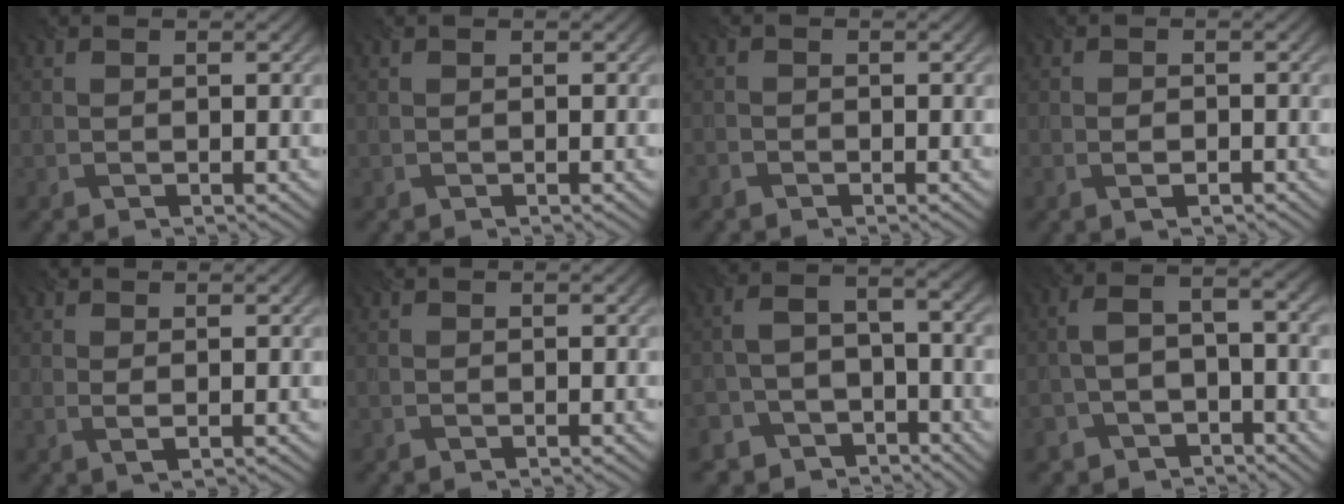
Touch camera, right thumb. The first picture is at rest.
{"total": 0.0}
{"total": 1.1, "force": [-0.9, 0.6, 0.2], "torque": [-0.005, 0.000, -0.019]}
{"total": 2.0, "force": [-0.9, 1.0, 1.5], "torque": [-0.026, -0.001, -0.015]}
{"total": 1.1, "force": [0.3, 0.2, 1.1], "torque": [-0.023, 0.000, 0.006]}
{"total": 0.0}
{"total": 6.7, "force": [-4.6, 3.9, 2.9], "torque": [-0.056, -0.013, -0.090]}
{"total": 5.9, "force": [-2.8, 3.3, 4.1], "torque": [-0.081, -0.004, -0.058]}